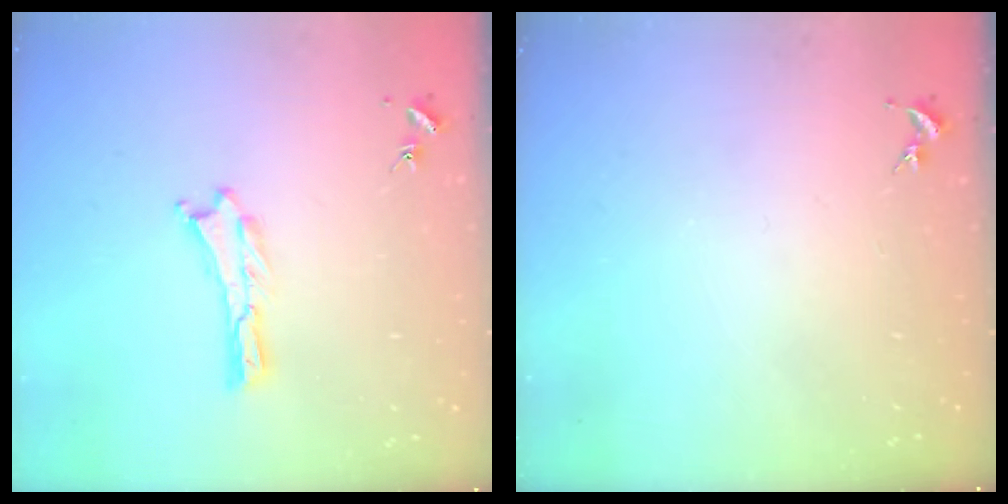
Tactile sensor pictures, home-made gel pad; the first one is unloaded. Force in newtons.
{"total": 0.0}